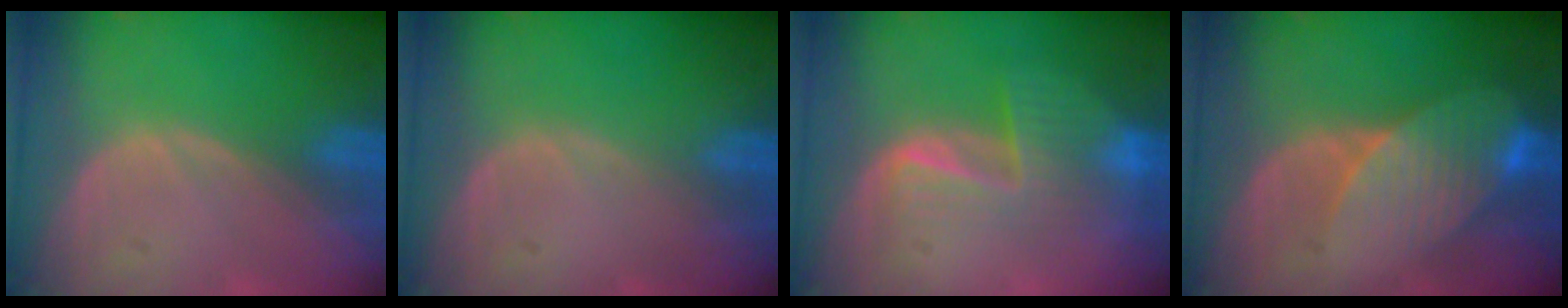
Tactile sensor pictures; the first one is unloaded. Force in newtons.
{"total": 0.0}
{"total": 6.7, "press": 6.3, "slide": 2.2}
{"total": 8.2, "press": 7.3, "slide": 3.7}